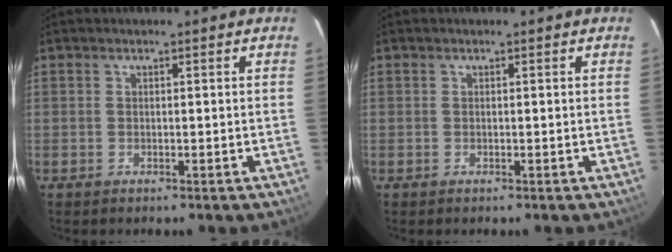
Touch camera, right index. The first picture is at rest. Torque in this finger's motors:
{"motor_torque": [0.00, 0.00, 0.02, 0.00]}